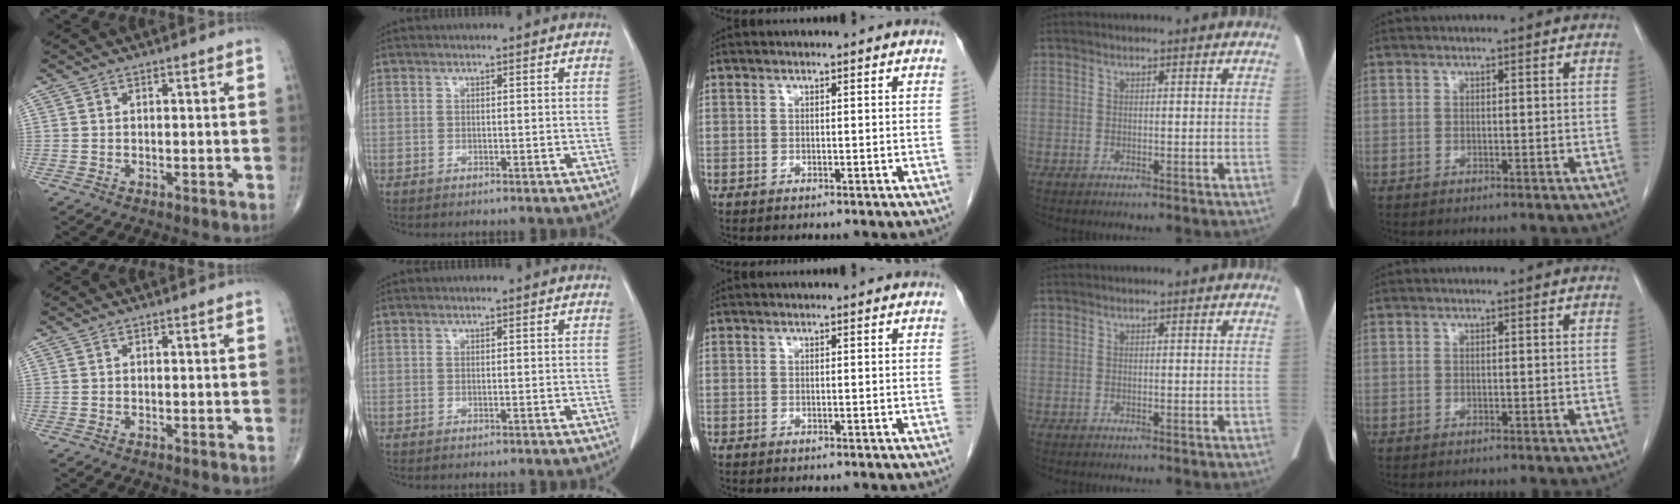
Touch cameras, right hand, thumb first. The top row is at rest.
{}